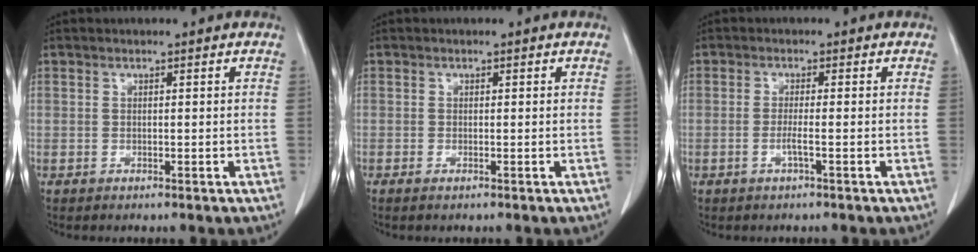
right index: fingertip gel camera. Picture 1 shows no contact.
{"total": 0.8, "force": [-0.5, 0.1, 0.6], "torque": [-0.010, -0.001, -0.009]}
{"total": 1.8, "force": [-0.7, -0.2, 1.6], "torque": [-0.031, -0.001, -0.016]}